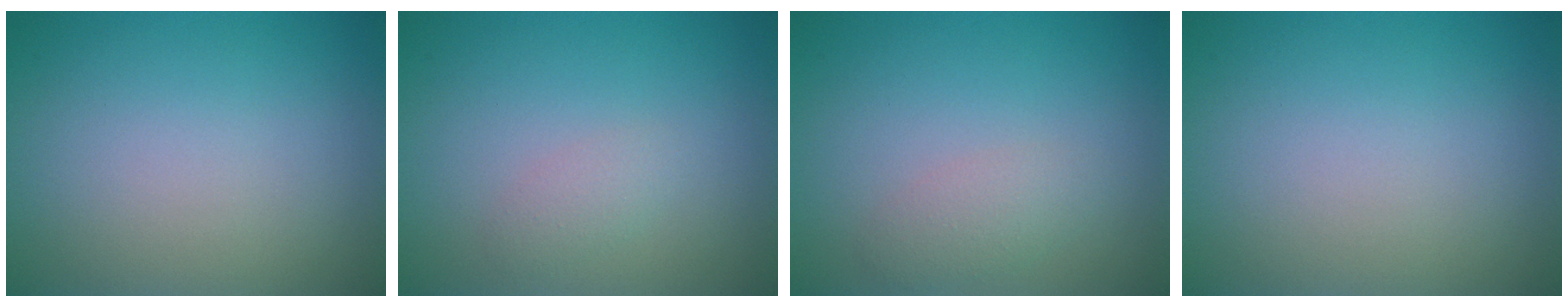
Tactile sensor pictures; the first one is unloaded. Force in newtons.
{"total": 1.2, "press": 1.2, "slide": 0.1}
{"total": 1.7, "press": 1.7, "slide": 0.1}
{"total": 0.0}